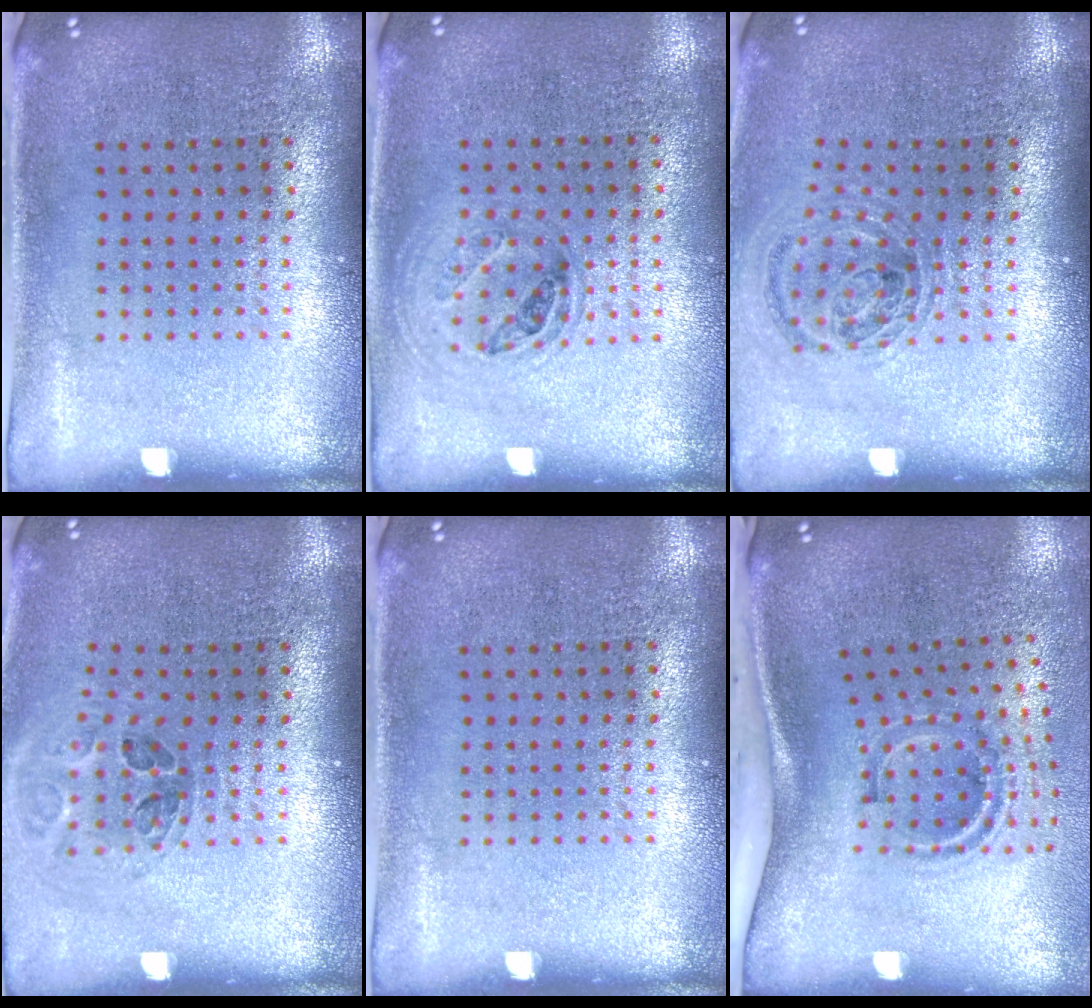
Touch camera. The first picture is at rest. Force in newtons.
{"total": 1.1, "press": 1.0, "slide": 0.5}
{"total": 1.0, "press": 1.0, "slide": 0.2}
{"total": 1.0, "press": 1.0, "slide": 0.1}
{"total": 0.0}
{"total": 2.0, "press": 1.3, "slide": 1.6}